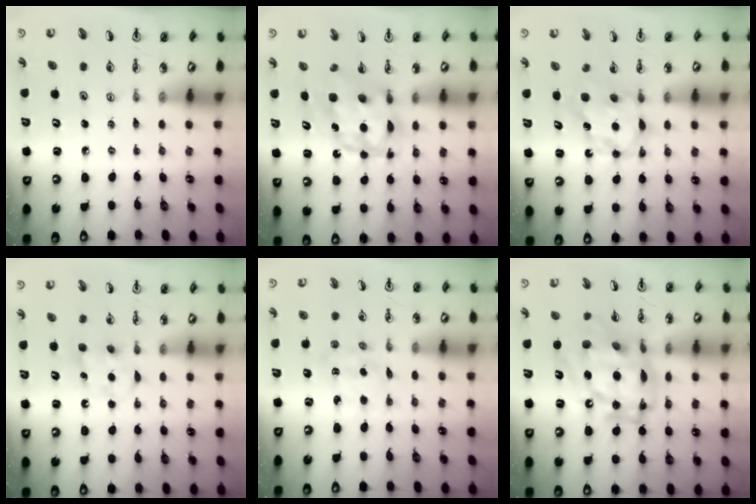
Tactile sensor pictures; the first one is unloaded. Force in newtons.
{"total": 7.1, "press": 7.1, "slide": 0.9}
{"total": 6.5, "press": 6.5, "slide": 0.3}
{"total": 5.6, "press": 5.6, "slide": 0.8}
{"total": 2.2, "press": 2.1, "slide": 0.5}
{"total": 21.2, "press": 21.0, "slide": 2.7}